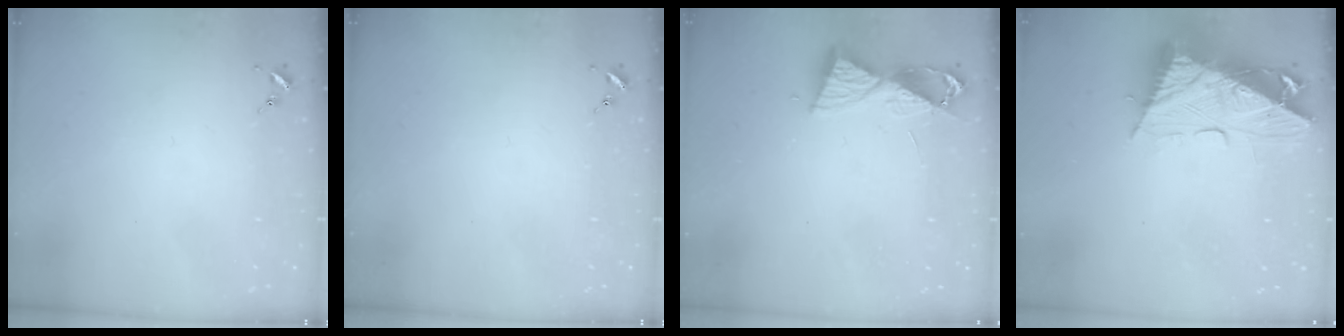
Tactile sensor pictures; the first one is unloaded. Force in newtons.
{"total": 0.0}
{"total": 8.2, "press": 8.2, "slide": 0.8}
{"total": 17.0, "press": 16.9, "slide": 1.5}